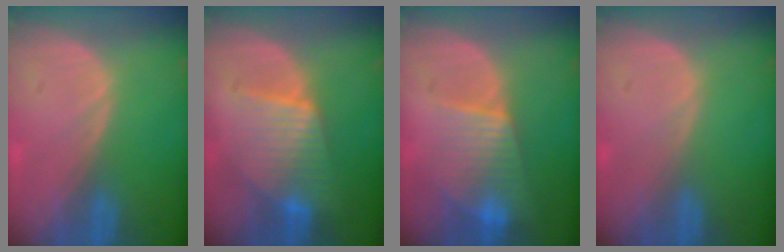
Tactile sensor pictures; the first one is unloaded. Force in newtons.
{"total": 7.1, "press": 7.1, "slide": 0.1}
{"total": 7.5, "press": 7.0, "slide": 2.5}
{"total": 0.0}